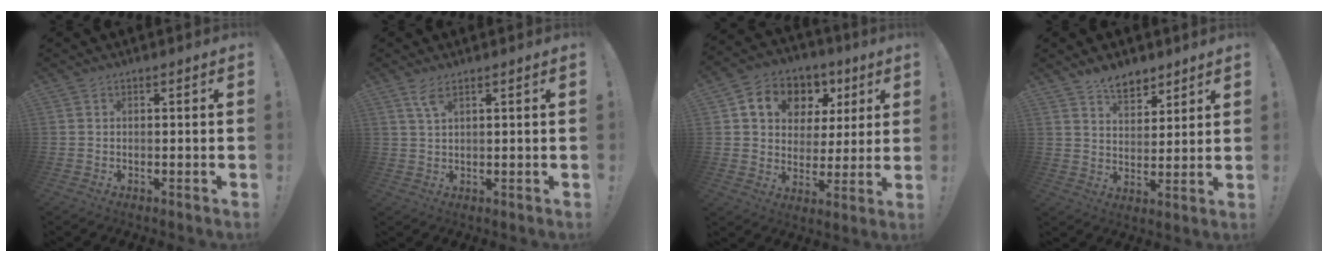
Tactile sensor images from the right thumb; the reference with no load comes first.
{"total": 3.7, "force": [2.3, 1.1, 2.7], "torque": [-0.054, -0.006, 0.040]}
{"total": 11.6, "force": [5.4, 9.0, 4.8], "torque": [-0.078, -0.024, 0.101]}
{"total": 7.9, "force": [5.9, 4.1, 3.4], "torque": [-0.053, -0.031, 0.110]}